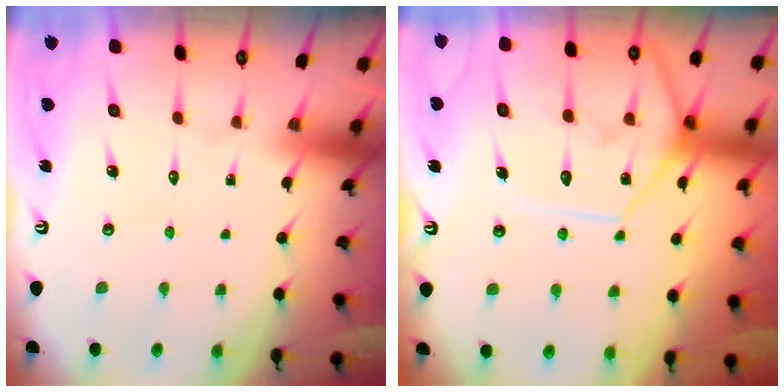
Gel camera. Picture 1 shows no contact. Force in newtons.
{"total": 13.4, "press": 13.4, "slide": 1.0}